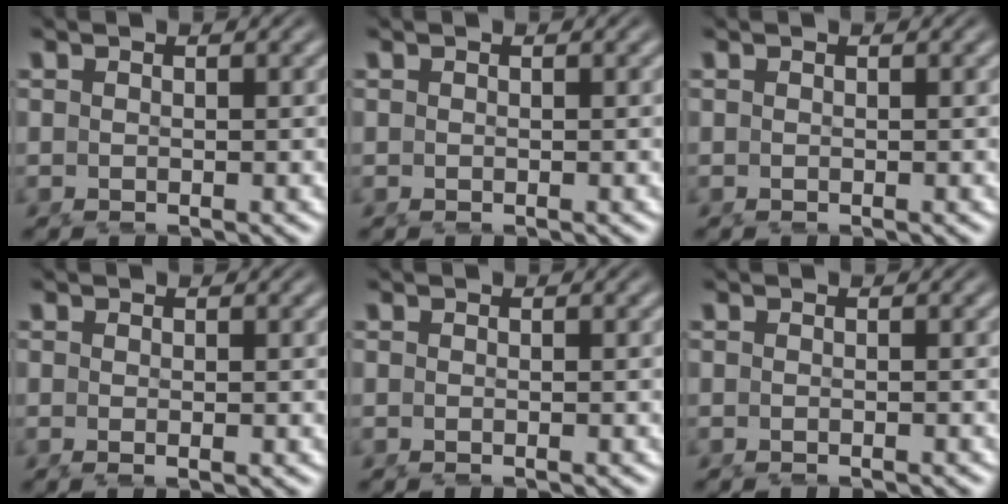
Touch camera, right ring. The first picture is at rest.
{"total": 0.0}
{"total": 0.0}
{"total": 0.9, "force": [-0.4, 0.4, 0.7], "torque": [-0.015, -0.007, -0.005]}
{"total": 0.6, "force": [-0.5, 0.2, 0.3], "torque": [-0.006, -0.002, -0.008]}
{"total": 0.8, "force": [-0.8, 0.1, 0.2], "torque": [-0.006, -0.003, -0.012]}